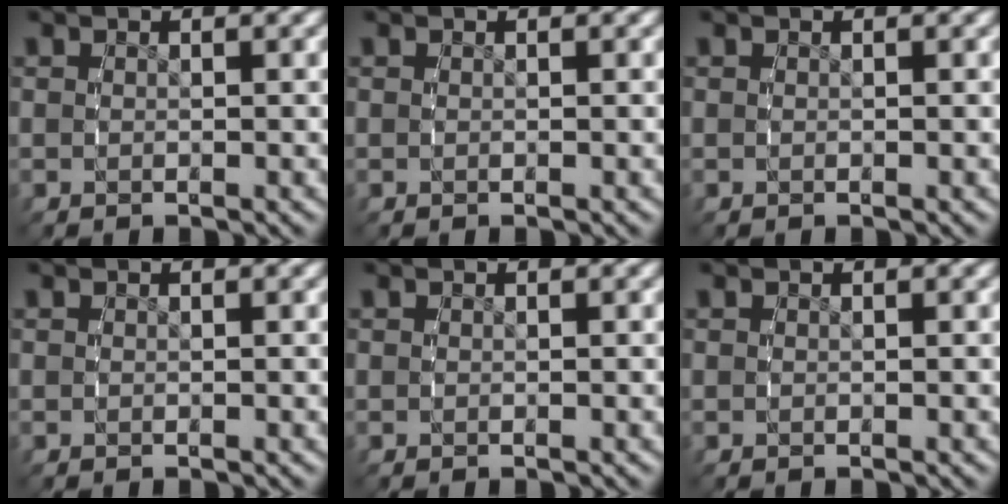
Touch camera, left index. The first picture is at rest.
{"total": 0.0}
{"total": 0.0}
{"total": 0.0}
{"total": 0.0}
{"total": 0.0}